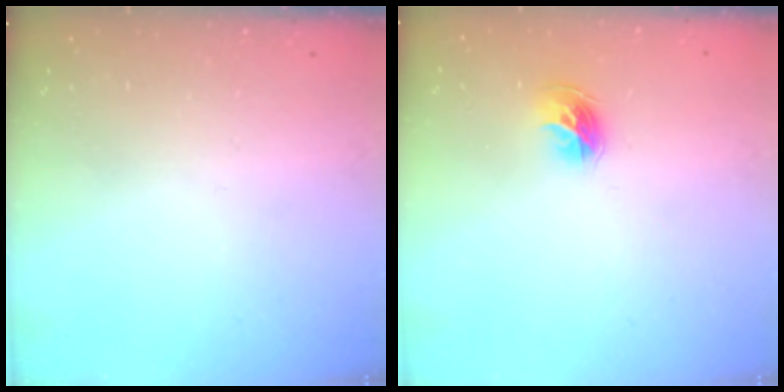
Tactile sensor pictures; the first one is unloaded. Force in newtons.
{"total": 8.0, "press": 8.0, "slide": 0.7}